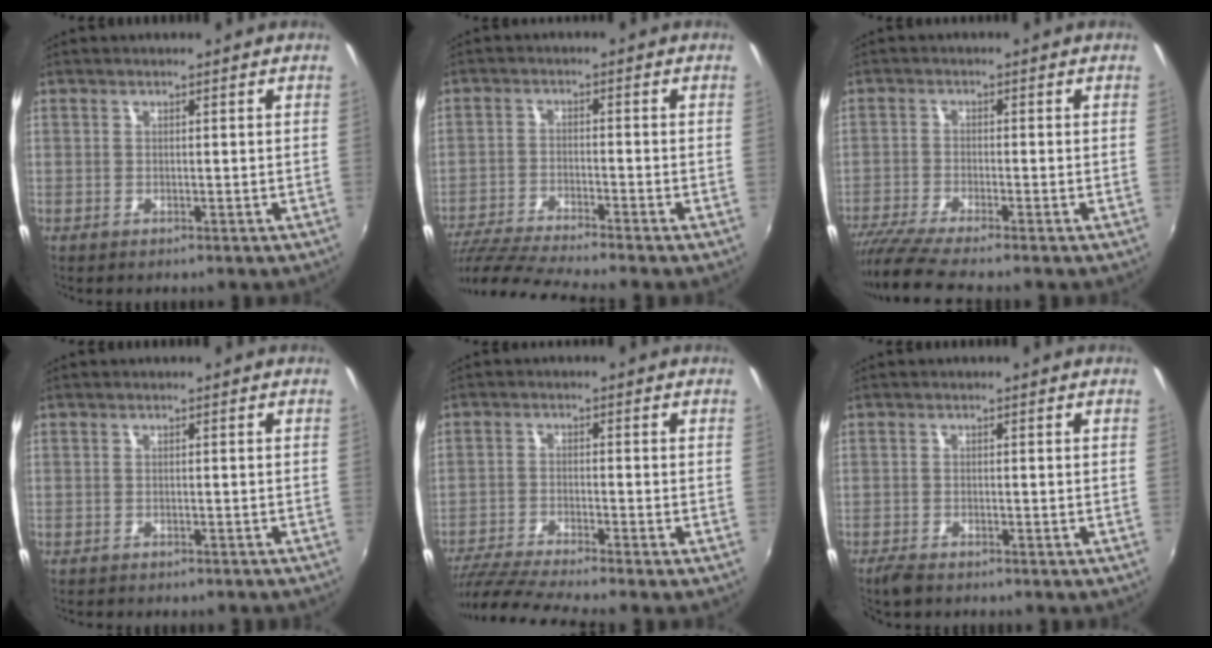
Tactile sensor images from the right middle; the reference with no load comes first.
{"total": 11.9, "force": [-10.7, -0.7, 5.2], "torque": [-0.122, -0.032, -0.196]}
{"total": 7.0, "force": [-6.2, -0.6, 3.3], "torque": [-0.082, -0.030, -0.114]}
{"total": 3.1, "force": [-2.8, 0.9, 0.9], "torque": [-0.026, -0.011, -0.039]}
{"total": 10.5, "force": [-9.3, -0.7, 4.7], "torque": [-0.115, -0.030, -0.171]}
{"total": 2.8, "force": [-2.5, 0.7, 1.1], "torque": [-0.032, -0.010, -0.050]}